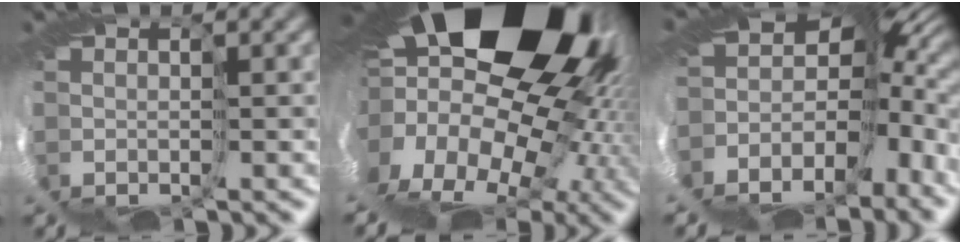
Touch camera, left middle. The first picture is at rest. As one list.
[{"total": 19.4, "force": [1.8, 14.1, 13.1], "torque": [-0.229, -0.030, -0.027]}, {"total": 10.5, "force": [-4.6, 5.1, 7.9], "torque": [-0.122, -0.018, -0.027]}]